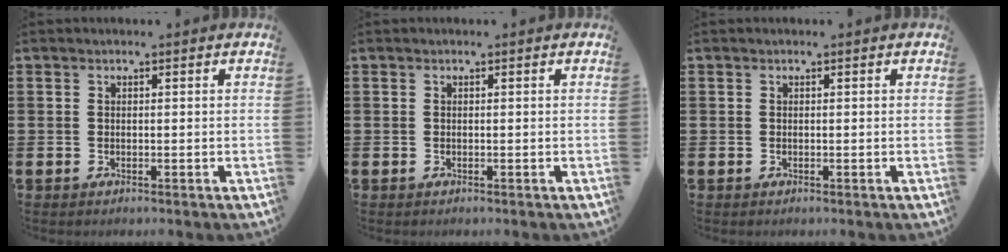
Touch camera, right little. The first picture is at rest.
{"total": 0.0}
{"total": 0.0}